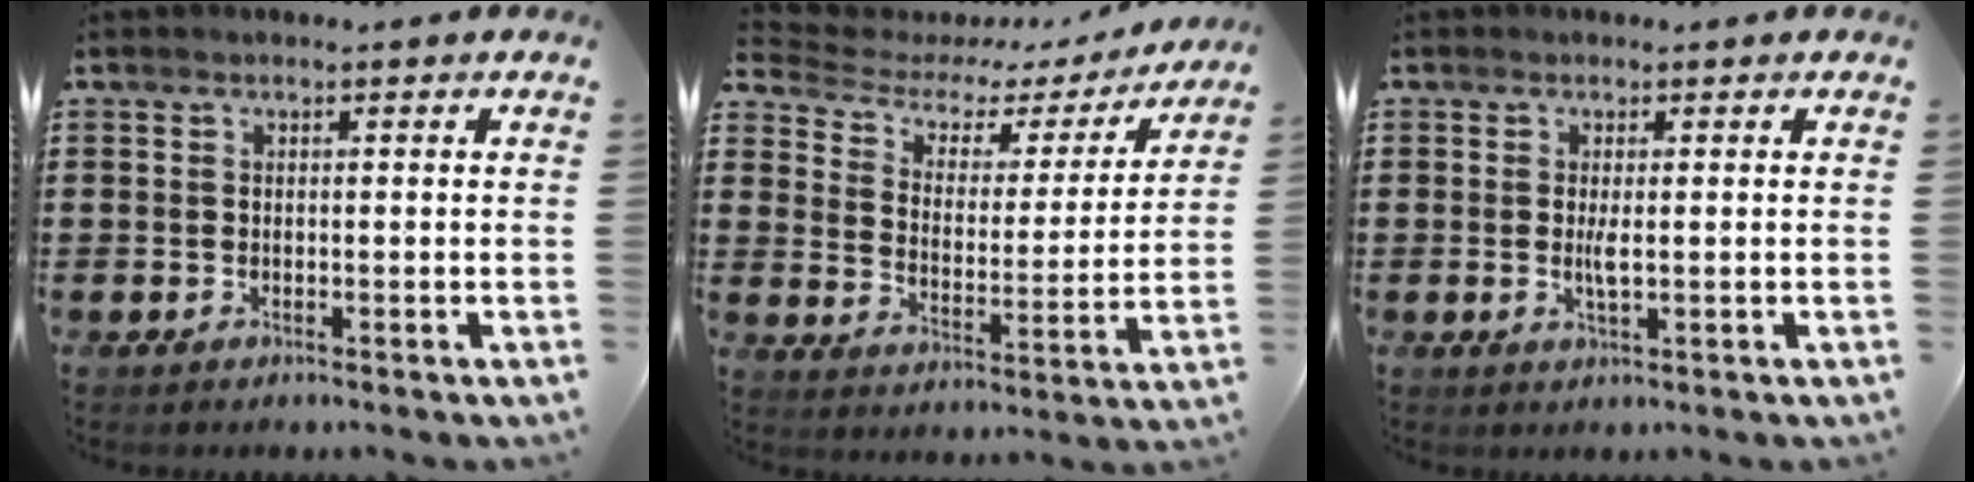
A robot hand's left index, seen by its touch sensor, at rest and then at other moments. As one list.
[{"total": 5.1, "force": [4.0, 2.6, 1.8], "torque": [-0.055, -0.027, 0.061]}, {"total": 2.0, "force": [0.0, 0.4, 1.9], "torque": [-0.044, -0.006, -0.003]}]